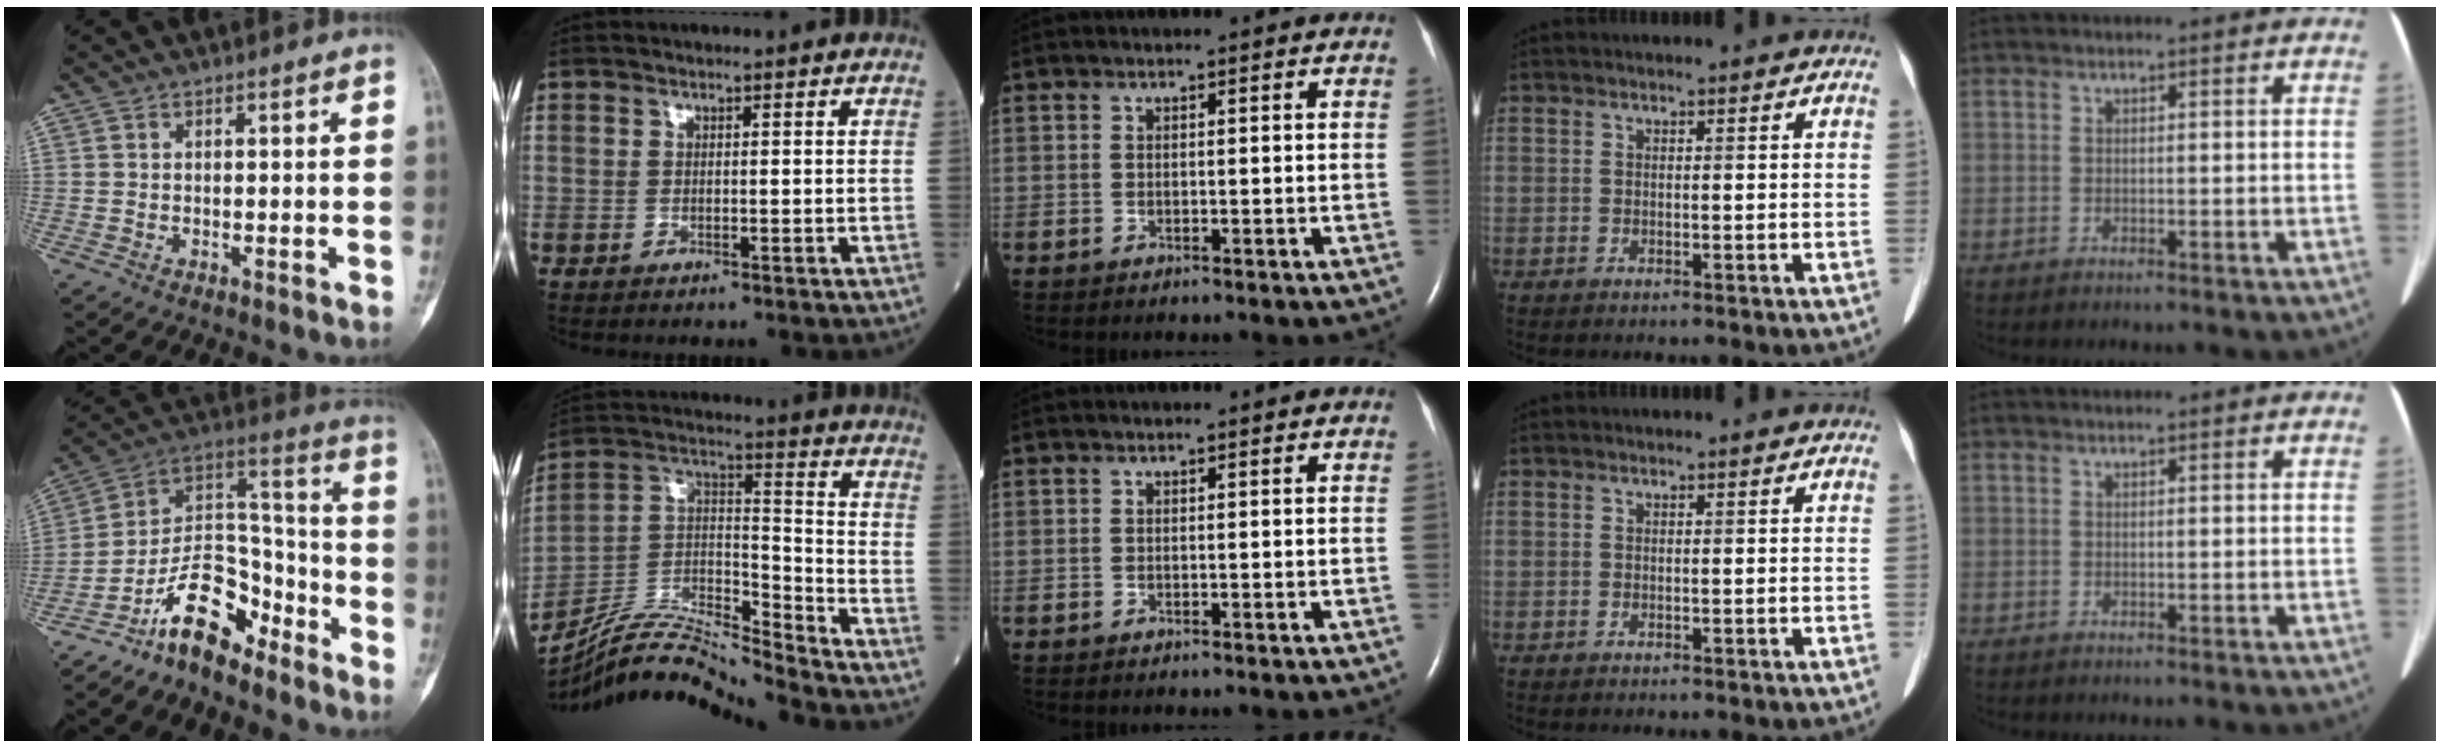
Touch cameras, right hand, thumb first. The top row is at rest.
{"thumb": {"total": 14.2, "force": [-9.8, 6.8, 7.8], "torque": [-0.107, 0.102, -0.182]}, "index": {"total": 16.6, "force": [-16.1, -0.7, 4.2], "torque": [-0.077, 0.035, -0.290]}}